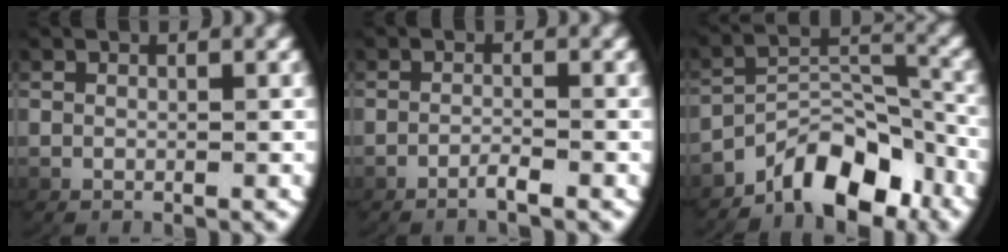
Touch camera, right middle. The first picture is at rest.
{"total": 1.5, "force": [-1.3, 0.1, 0.7], "torque": [-0.020, 0.002, -0.026]}
{"total": 6.9, "force": [-4.9, 2.7, 4.1], "torque": [-0.044, 0.005, -0.081]}